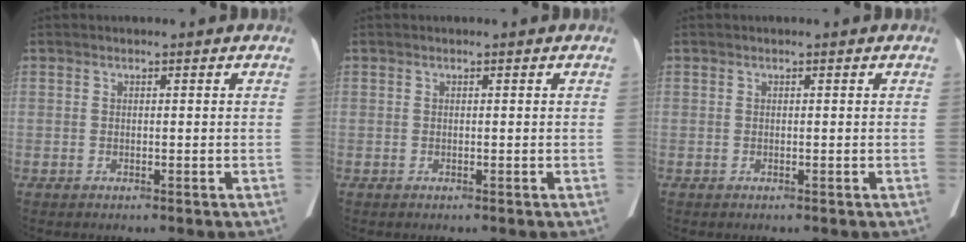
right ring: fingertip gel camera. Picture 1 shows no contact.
{"total": 0.0}
{"total": 0.0}